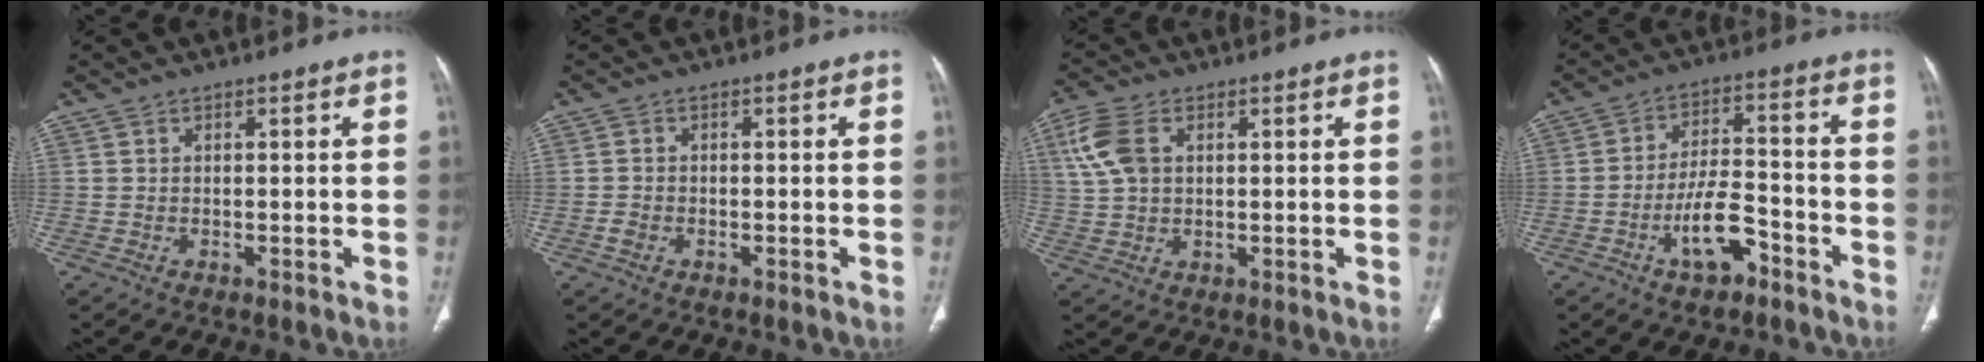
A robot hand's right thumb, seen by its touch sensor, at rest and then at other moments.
{"total": 1.4, "force": [-0.8, 1.0, 0.6], "torque": [-0.016, 0.005, -0.017]}
{"total": 8.1, "force": [2.5, 5.1, 5.7], "torque": [-0.131, 0.007, 0.052]}
{"total": 9.4, "force": [-5.0, 4.2, 6.8], "torque": [-0.112, 0.038, -0.086]}